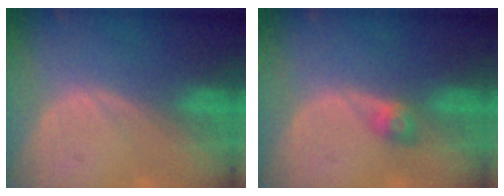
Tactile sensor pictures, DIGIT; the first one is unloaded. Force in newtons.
{"total": 2.5, "press": 2.3, "slide": 1.0}